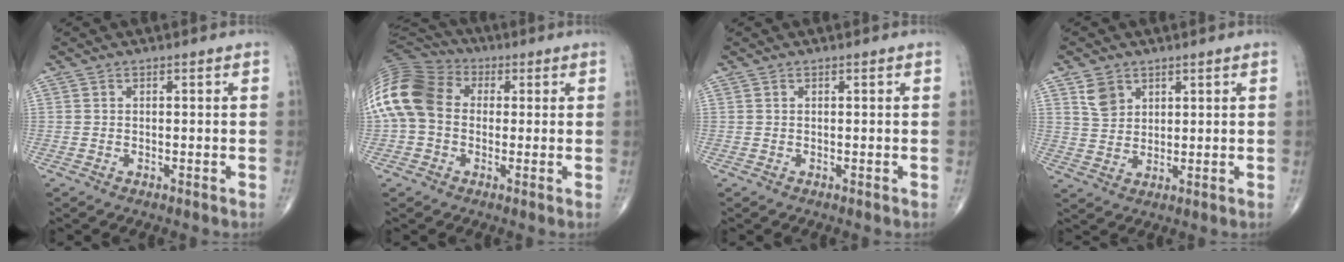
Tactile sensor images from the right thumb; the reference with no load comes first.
{"total": 16.5, "force": [1.0, 12.8, 10.4], "torque": [-0.229, 0.041, 0.010]}
{"total": 0.0}
{"total": 4.7, "force": [2.5, 3.5, 1.9], "torque": [-0.021, -0.015, 0.053]}